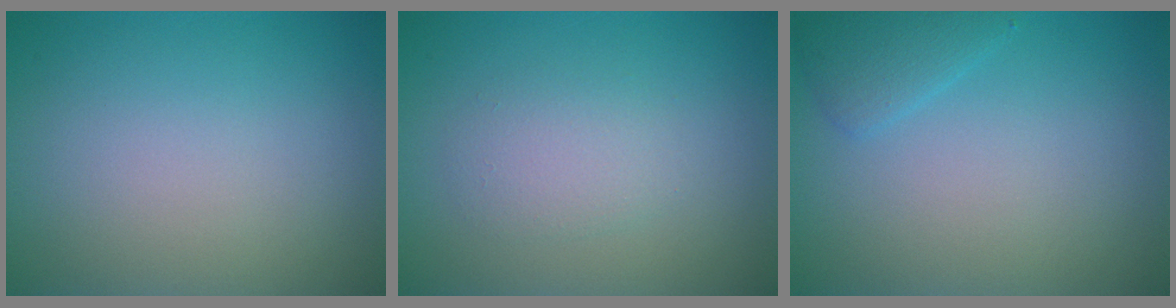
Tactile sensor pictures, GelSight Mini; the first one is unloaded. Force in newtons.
{"total": 2.0, "press": 2.0, "slide": 0.0}
{"total": 1.7, "press": 1.7, "slide": 0.1}